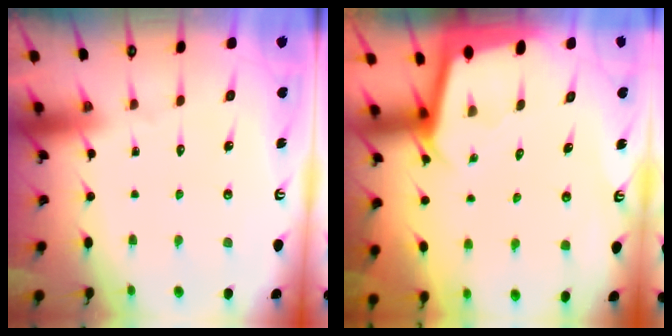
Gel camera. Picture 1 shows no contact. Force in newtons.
{"total": 2.4, "press": 2.4, "slide": 0.1}